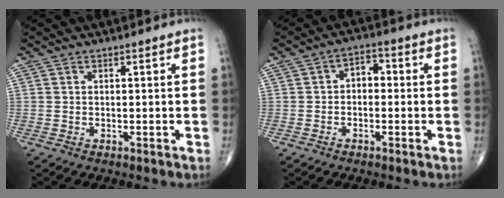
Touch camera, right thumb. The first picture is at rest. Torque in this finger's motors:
{"motor_torque": [-0.11, 0.11, 0.20, -0.06, -0.02]}